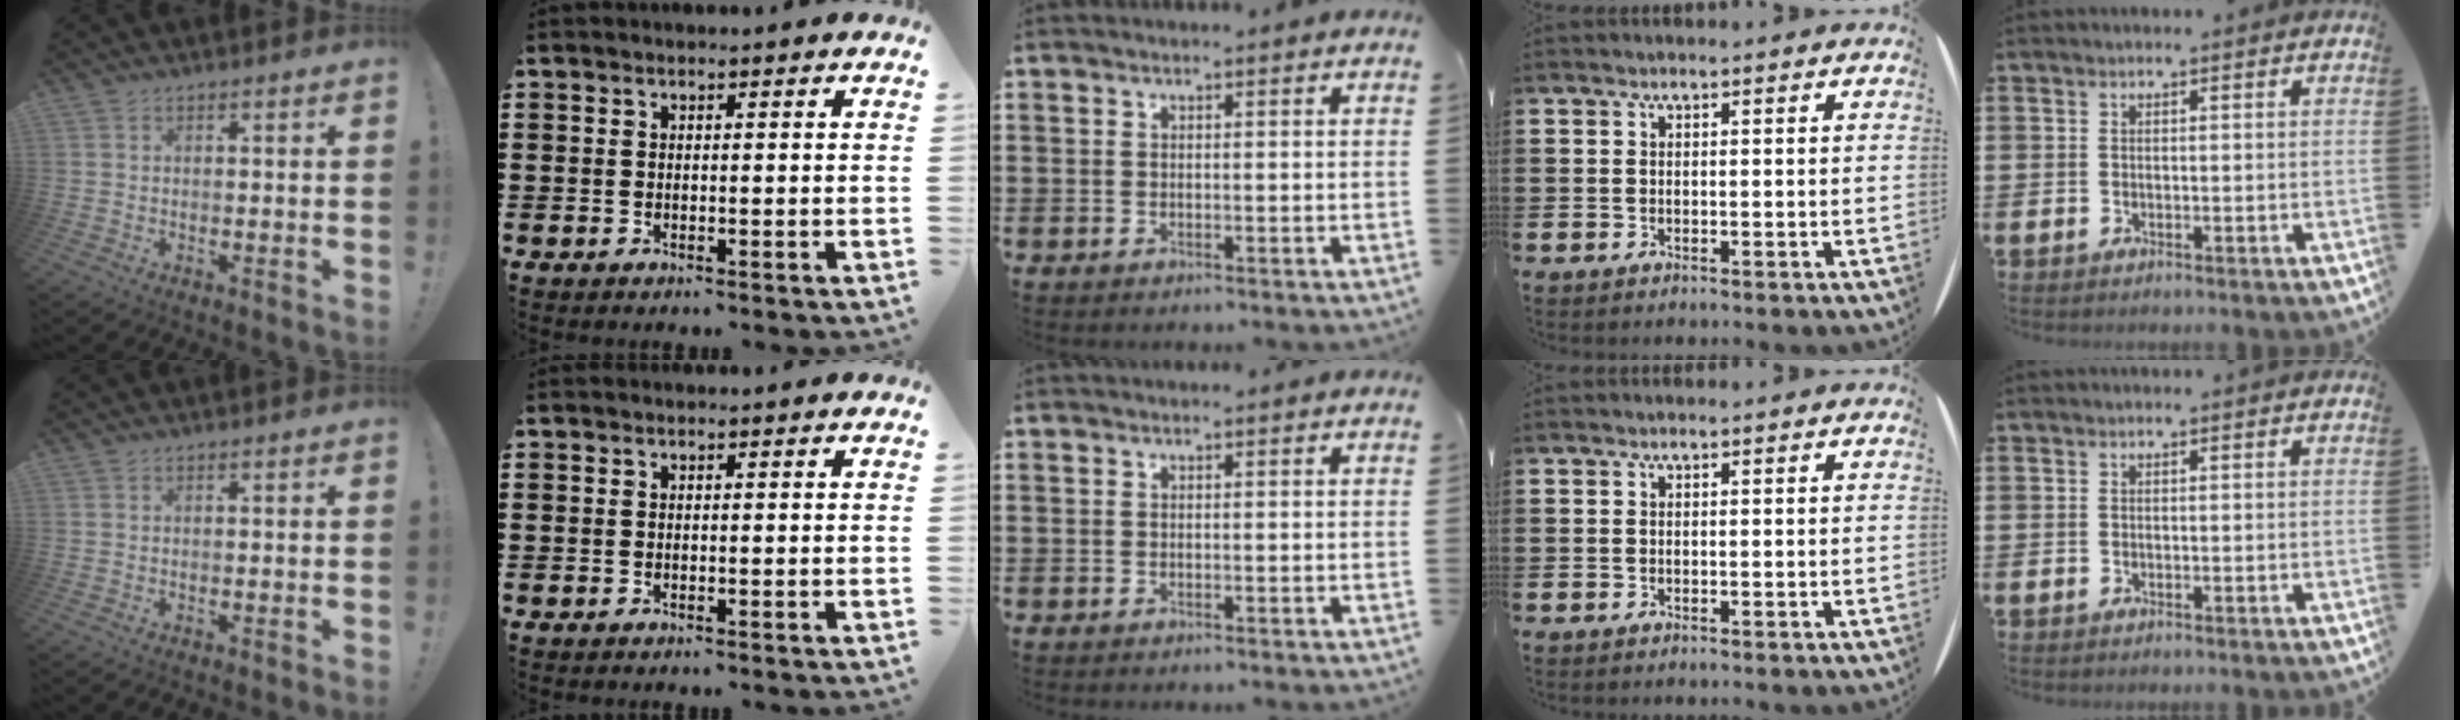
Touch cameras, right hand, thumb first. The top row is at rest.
{}